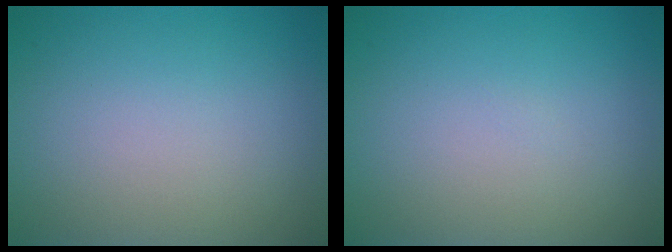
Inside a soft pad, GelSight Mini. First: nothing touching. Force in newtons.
{"total": 0.0}